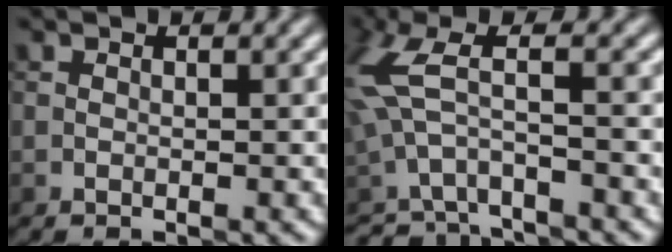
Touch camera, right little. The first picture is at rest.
{"total": 4.0, "force": [-1.4, 1.8, 3.2], "torque": [-0.077, 0.000, -0.033]}